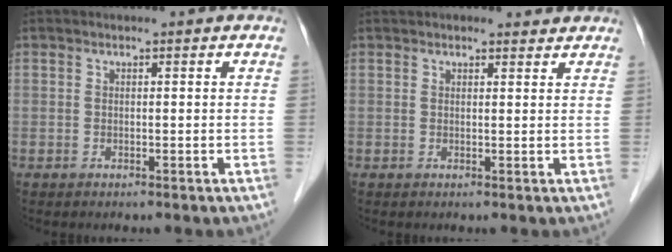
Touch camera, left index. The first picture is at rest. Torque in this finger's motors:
{"motor_torque": [0.88, -0.77, 0.12, 0.02]}